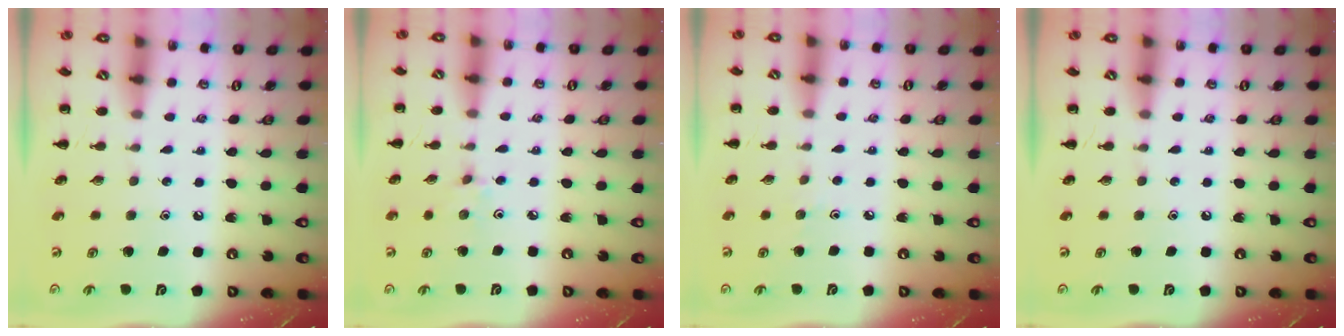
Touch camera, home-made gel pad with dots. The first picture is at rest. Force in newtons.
{"total": 1.7, "press": 1.6, "slide": 0.6}
{"total": 2.4, "press": 2.2, "slide": 1.0}
{"total": 0.0}